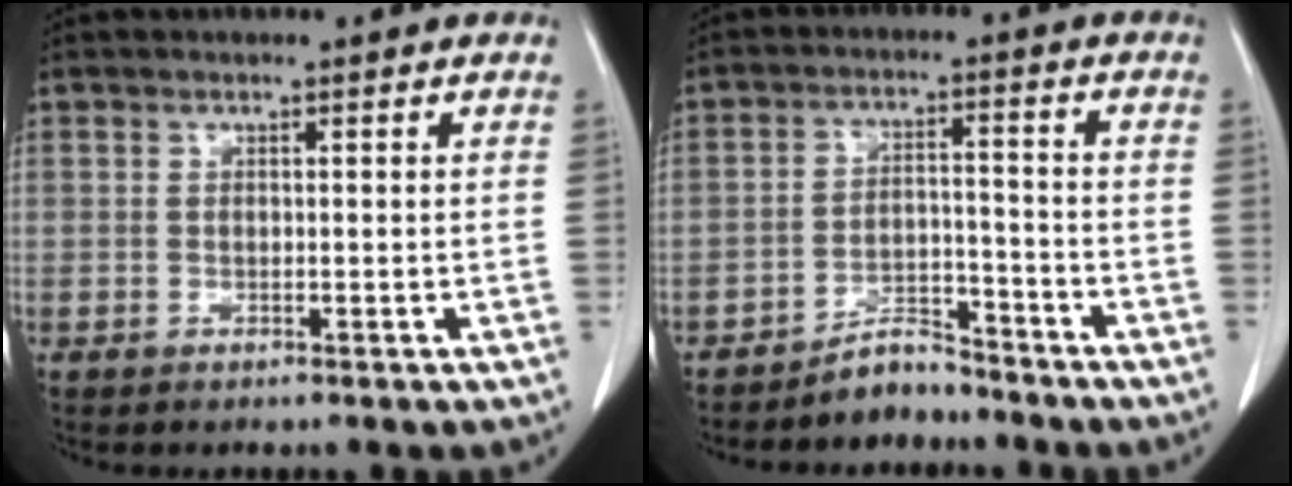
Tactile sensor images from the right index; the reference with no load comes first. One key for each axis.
{"total": 4.6, "fx": -4.3, "fy": 1.5, "fz": 0.6, "tx": -0.007, "ty": 0.005, "tz": -0.073}